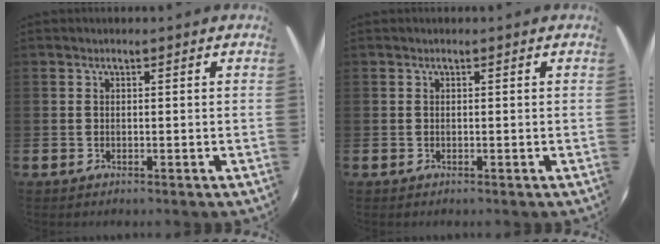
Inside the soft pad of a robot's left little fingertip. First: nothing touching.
{"total": 0.0}